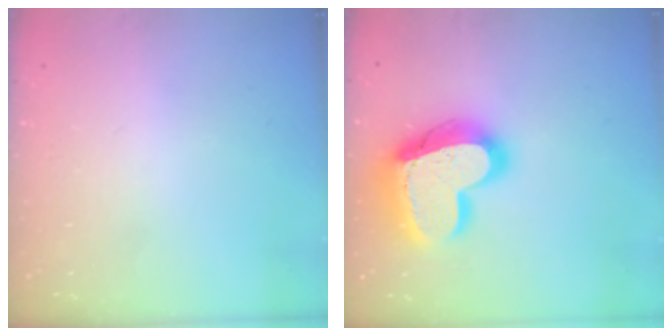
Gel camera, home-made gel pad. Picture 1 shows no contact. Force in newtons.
{"total": 23.4, "press": 23.3, "slide": 1.9}